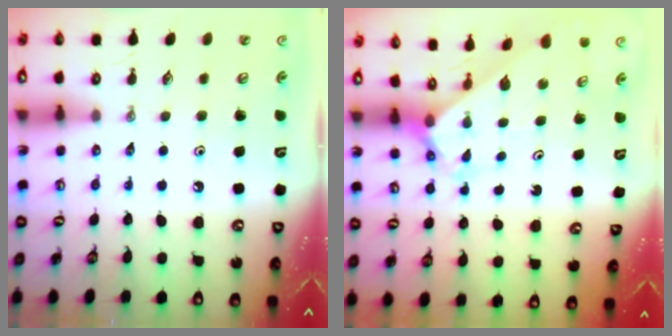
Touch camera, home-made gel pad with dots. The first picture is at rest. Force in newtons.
{"total": 2.2, "press": 2.2, "slide": 0.2}